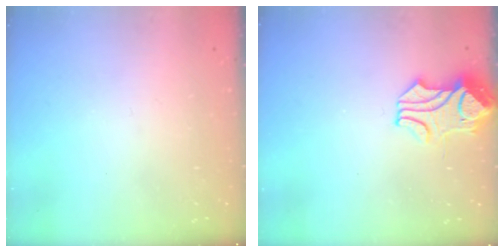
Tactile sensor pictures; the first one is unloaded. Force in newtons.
{"total": 1.0, "press": 0.6, "slide": 0.7}